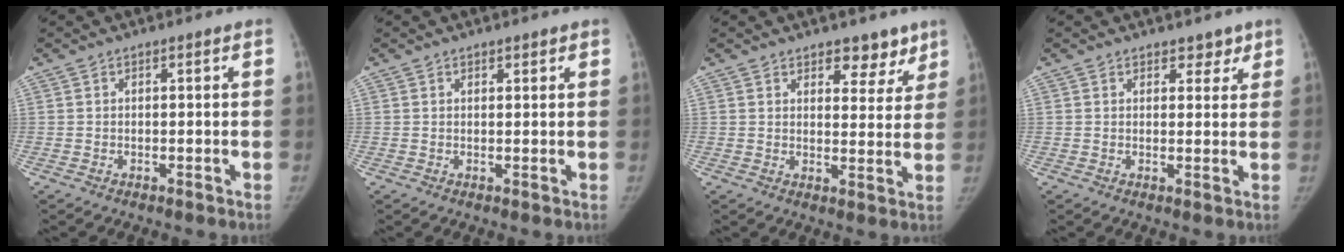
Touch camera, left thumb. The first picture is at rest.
{"total": 1.3, "force": [1.0, 0.6, 0.5], "torque": [-0.001, -0.005, 0.012]}
{"total": 6.2, "force": [4.6, 3.4, 2.5], "torque": [0.008, -0.027, 0.062]}
{"total": 2.8, "force": [2.2, 1.7, 0.8], "torque": [0.015, -0.012, 0.026]}